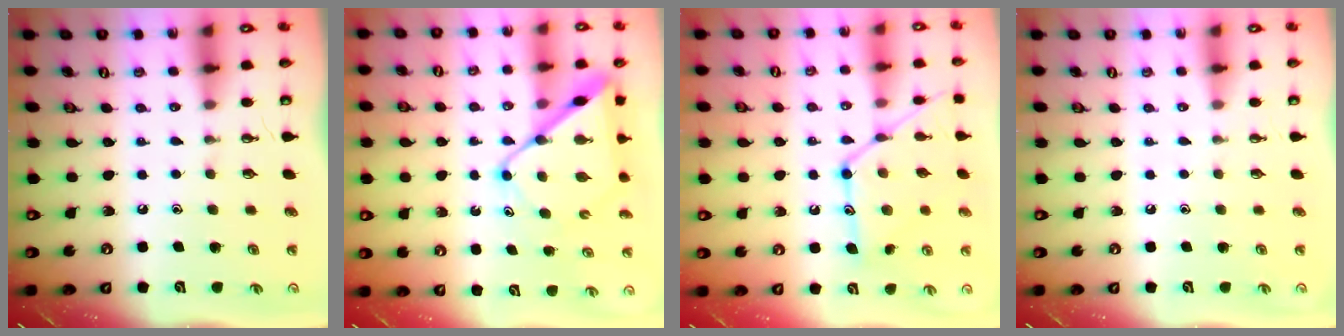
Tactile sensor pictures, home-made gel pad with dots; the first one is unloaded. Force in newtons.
{"total": 12.7, "press": 12.6, "slide": 1.2}
{"total": 16.1, "press": 16.0, "slide": 1.4}
{"total": 0.0}